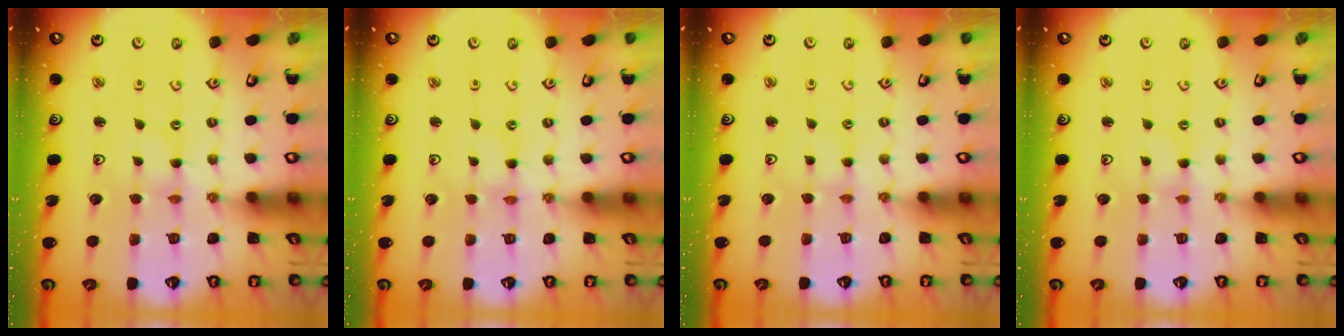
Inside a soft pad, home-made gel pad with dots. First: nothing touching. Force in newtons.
{"total": 0.0}
{"total": 1.3, "press": 1.3, "slide": 0.4}
{"total": 0.6, "press": 0.6, "slide": 0.2}